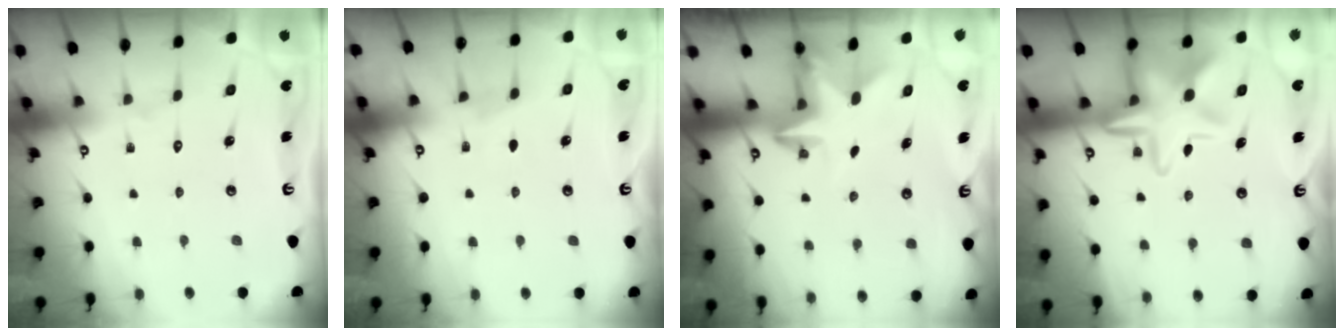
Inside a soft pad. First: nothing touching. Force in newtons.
{"total": 2.1, "press": 2.1, "slide": 0.3}
{"total": 2.3, "press": 2.3, "slide": 0.4}
{"total": 12.5, "press": 12.4, "slide": 1.9}